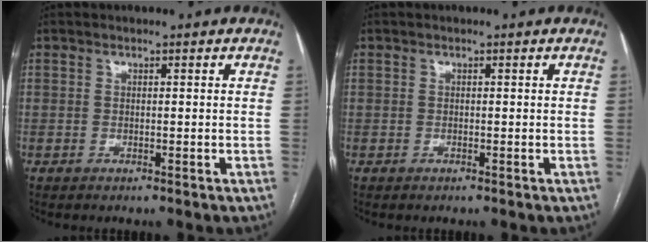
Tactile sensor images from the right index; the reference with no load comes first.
{"total": 0.0}